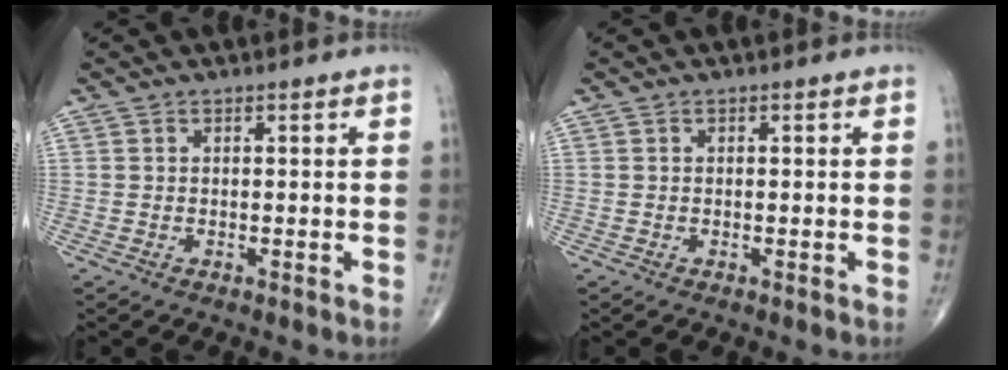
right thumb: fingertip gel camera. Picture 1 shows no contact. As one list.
[{"total": 0.0}]